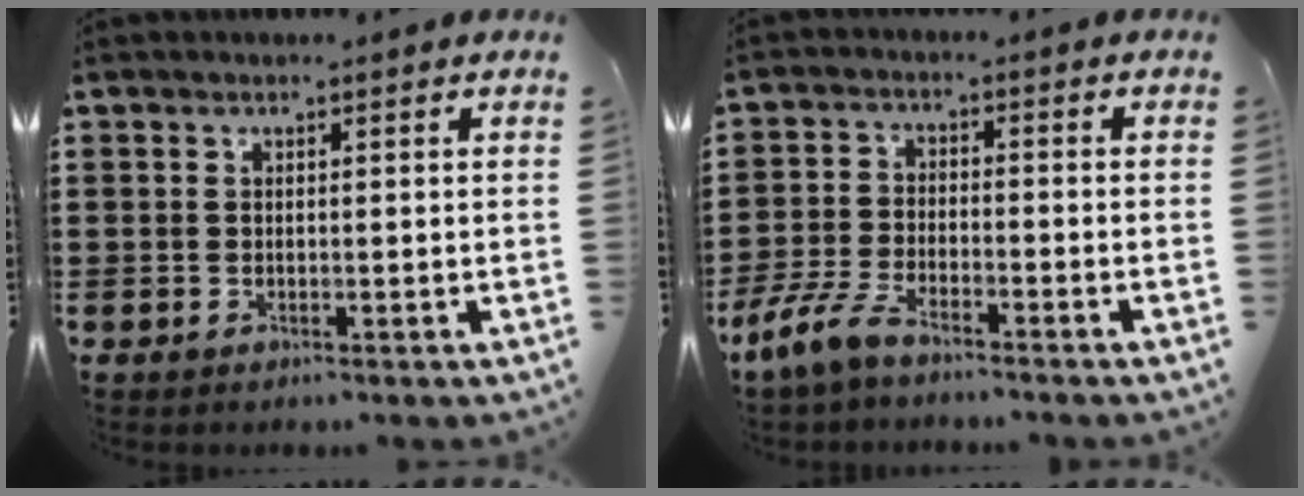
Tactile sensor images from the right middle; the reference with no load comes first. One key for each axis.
{"total": 5.9, "fx": -4.9, "fy": 1.2, "fz": 3.2, "tx": -0.093, "ty": -0.013, "tz": -0.102}